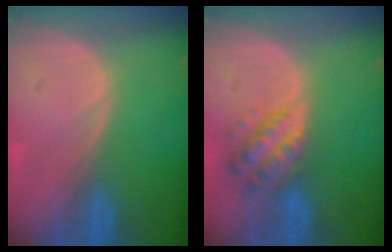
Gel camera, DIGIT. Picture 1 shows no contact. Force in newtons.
{"total": 6.3, "press": 5.7, "slide": 2.7}